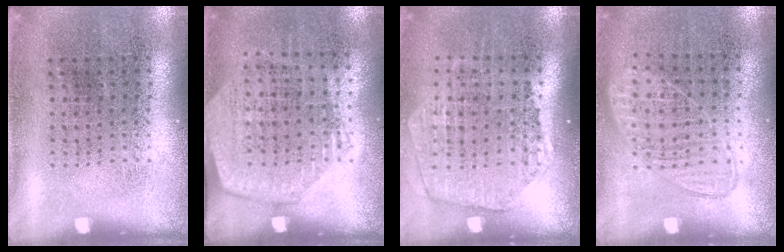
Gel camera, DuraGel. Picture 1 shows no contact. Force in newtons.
{"total": 1.4, "press": 1.3, "slide": 0.6}
{"total": 1.8, "press": 1.7, "slide": 0.8}
{"total": 0.9, "press": 0.9, "slide": 0.3}